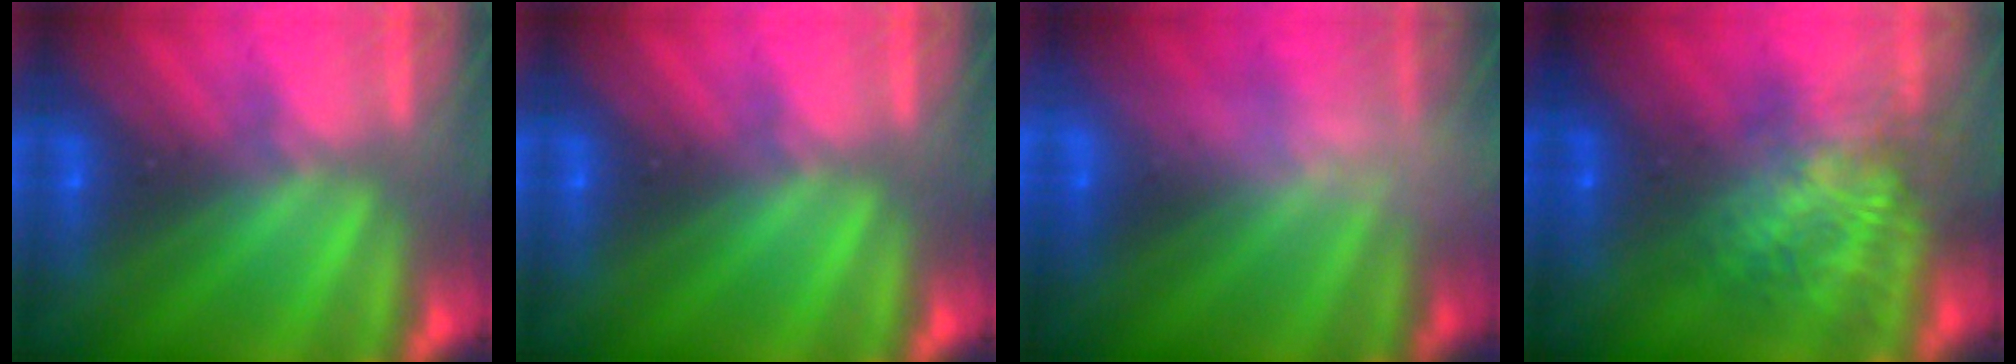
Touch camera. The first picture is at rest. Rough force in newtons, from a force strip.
{"total": 0.0}
{"total": 2.8}
{"total": 7.4}